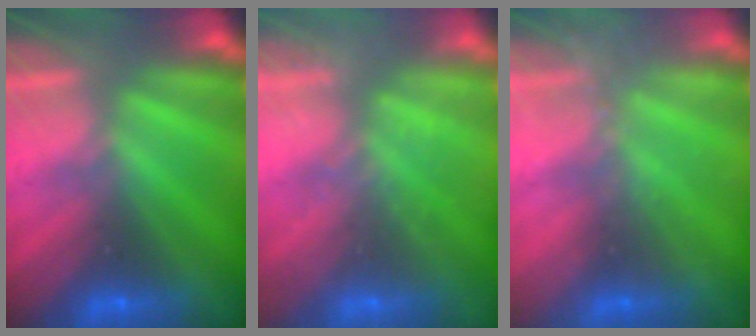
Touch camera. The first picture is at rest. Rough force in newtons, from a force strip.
{"total": 1.8}
{"total": 2.0}